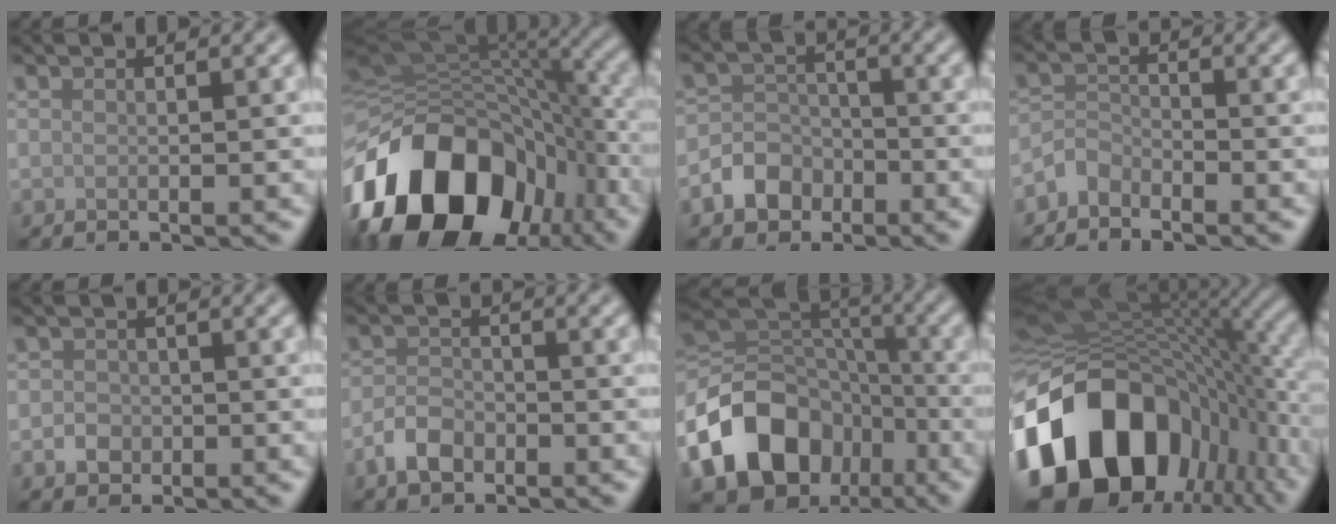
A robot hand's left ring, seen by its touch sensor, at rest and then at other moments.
{"total": 17.8, "force": [-8.3, 11.8, 10.4], "torque": [-0.210, -0.018, -0.128]}
{"total": 3.6, "force": [-1.9, 2.8, 1.1], "torque": [-0.019, 0.004, -0.039]}
{"total": 2.1, "force": [-1.8, 0.9, 0.3], "torque": [-0.004, 0.009, -0.045]}
{"total": 1.6, "force": [-0.5, 1.4, 0.5], "torque": [0.000, 0.000, -0.012]}
{"total": 2.7, "force": [-1.7, 1.6, 1.4], "torque": [-0.026, 0.004, -0.040]}
{"total": 14.4, "force": [-7.0, 10.6, 6.9], "torque": [-0.156, -0.004, -0.129]}
{"total": 18.4, "force": [-6.7, 12.0, 12.2], "torque": [-0.249, -0.019, -0.116]}